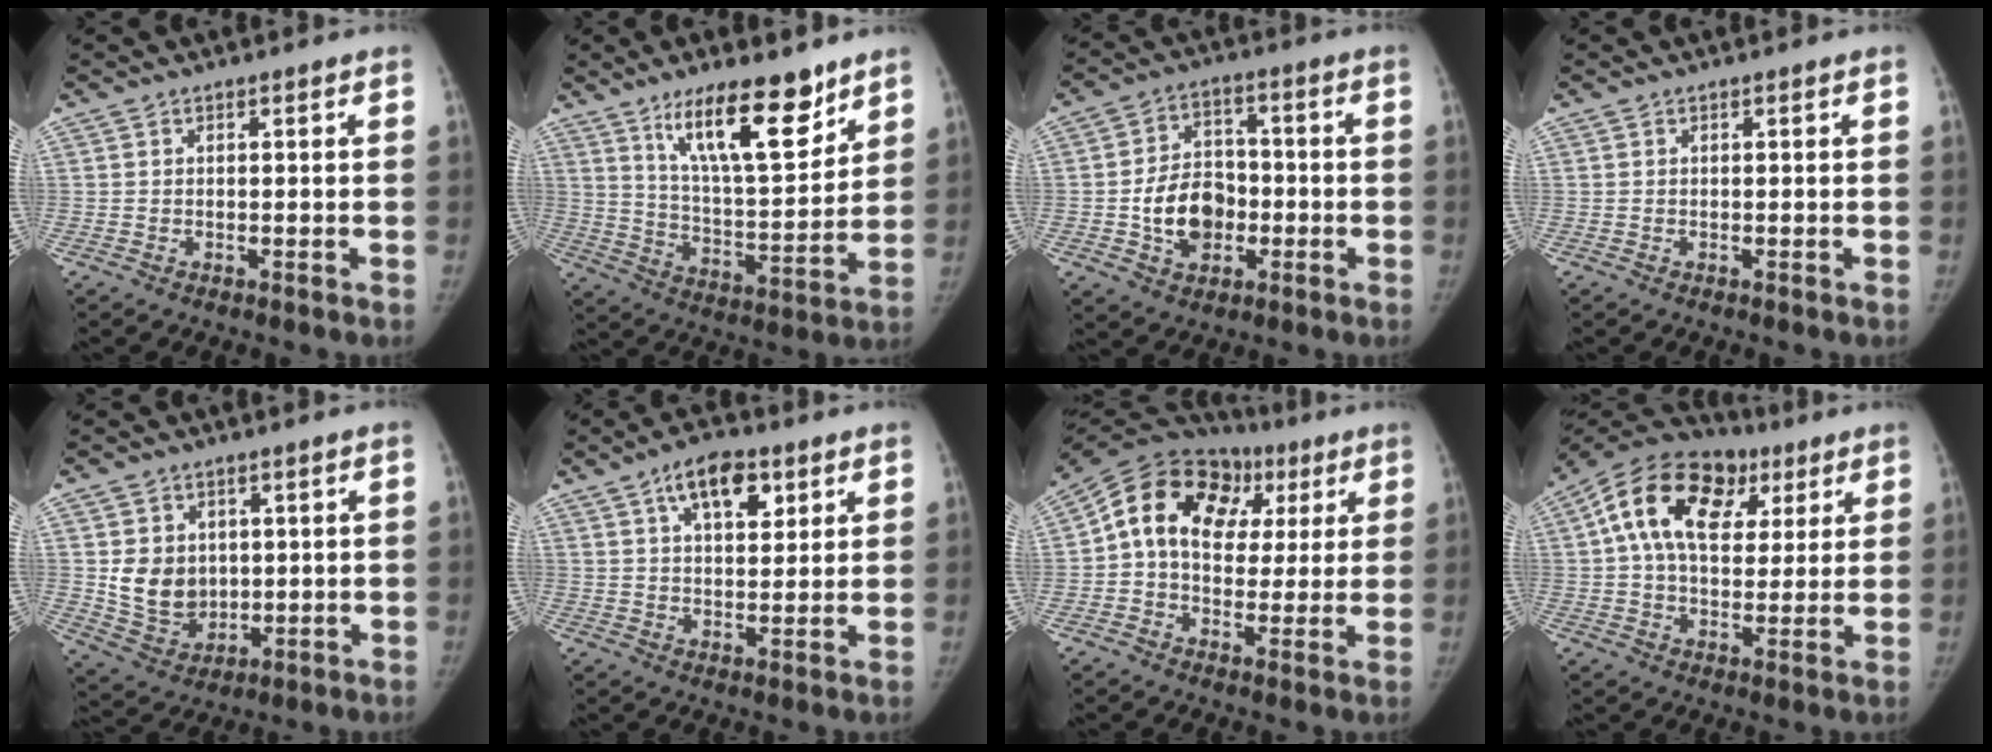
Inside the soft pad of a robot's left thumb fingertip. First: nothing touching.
{"total": 17.1, "force": [11.0, 5.2, 12.0], "torque": [-0.163, -0.070, 0.195]}
{"total": 11.2, "force": [-2.5, 8.4, 7.0], "torque": [-0.087, 0.022, -0.040]}
{"total": 0.0}
{"total": 9.5, "force": [1.3, 7.9, 5.2], "torque": [-0.053, -0.016, 0.046]}
{"total": 9.8, "force": [4.9, 5.0, 6.8], "torque": [-0.084, -0.016, 0.078]}
{"total": 19.7, "force": [5.3, 14.4, 12.3], "torque": [-0.181, 0.044, 0.081]}
{"total": 20.7, "force": [7.0, 13.5, 14.0], "torque": [-0.231, 0.023, 0.107]}